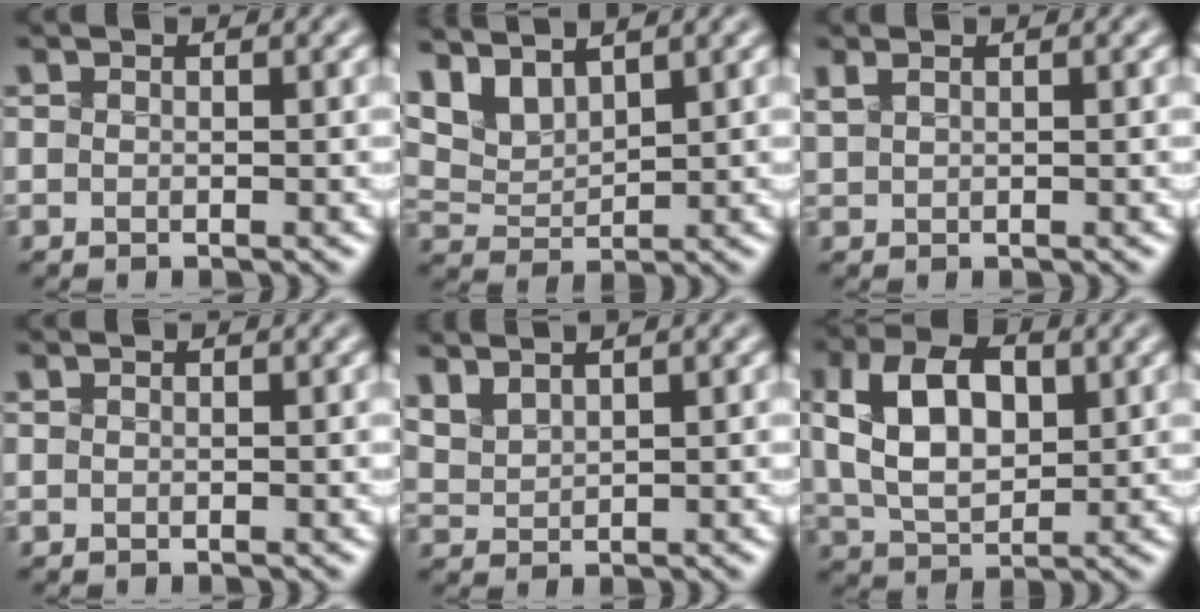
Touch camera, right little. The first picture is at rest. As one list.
[{"total": 3.9, "force": [3.0, 1.5, 2.0], "torque": [-0.054, 0.003, 0.063]}, {"total": 0.7, "force": [0.4, 0.3, 0.5], "torque": [-0.017, 0.005, 0.017]}, {"total": 0.0}, {"total": 2.5, "force": [1.9, 1.1, 1.2], "torque": [-0.042, 0.014, 0.050]}, {"total": 7.3, "force": [1.7, 4.3, 5.7], "torque": [-0.110, 0.014, 0.035]}]